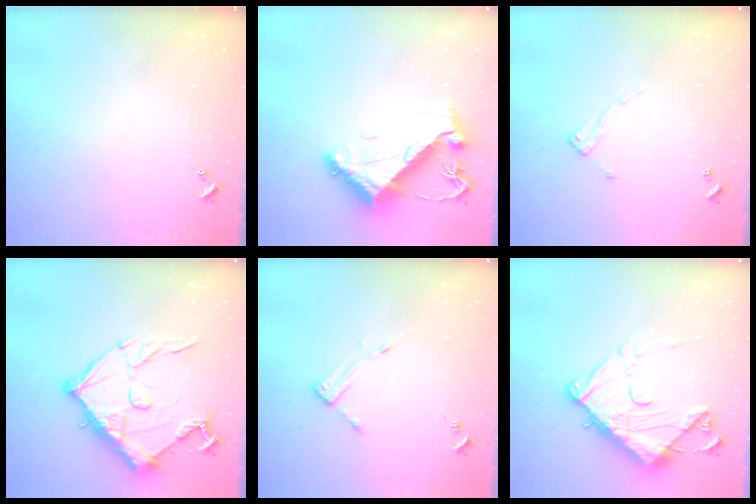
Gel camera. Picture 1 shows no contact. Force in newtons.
{"total": 10.3, "press": 10.2, "slide": 1.5}
{"total": 6.5, "press": 6.5, "slide": 0.2}
{"total": 15.4, "press": 15.4, "slide": 1.0}
{"total": 3.1, "press": 3.1, "slide": 0.3}
{"total": 13.6, "press": 13.5, "slide": 1.3}